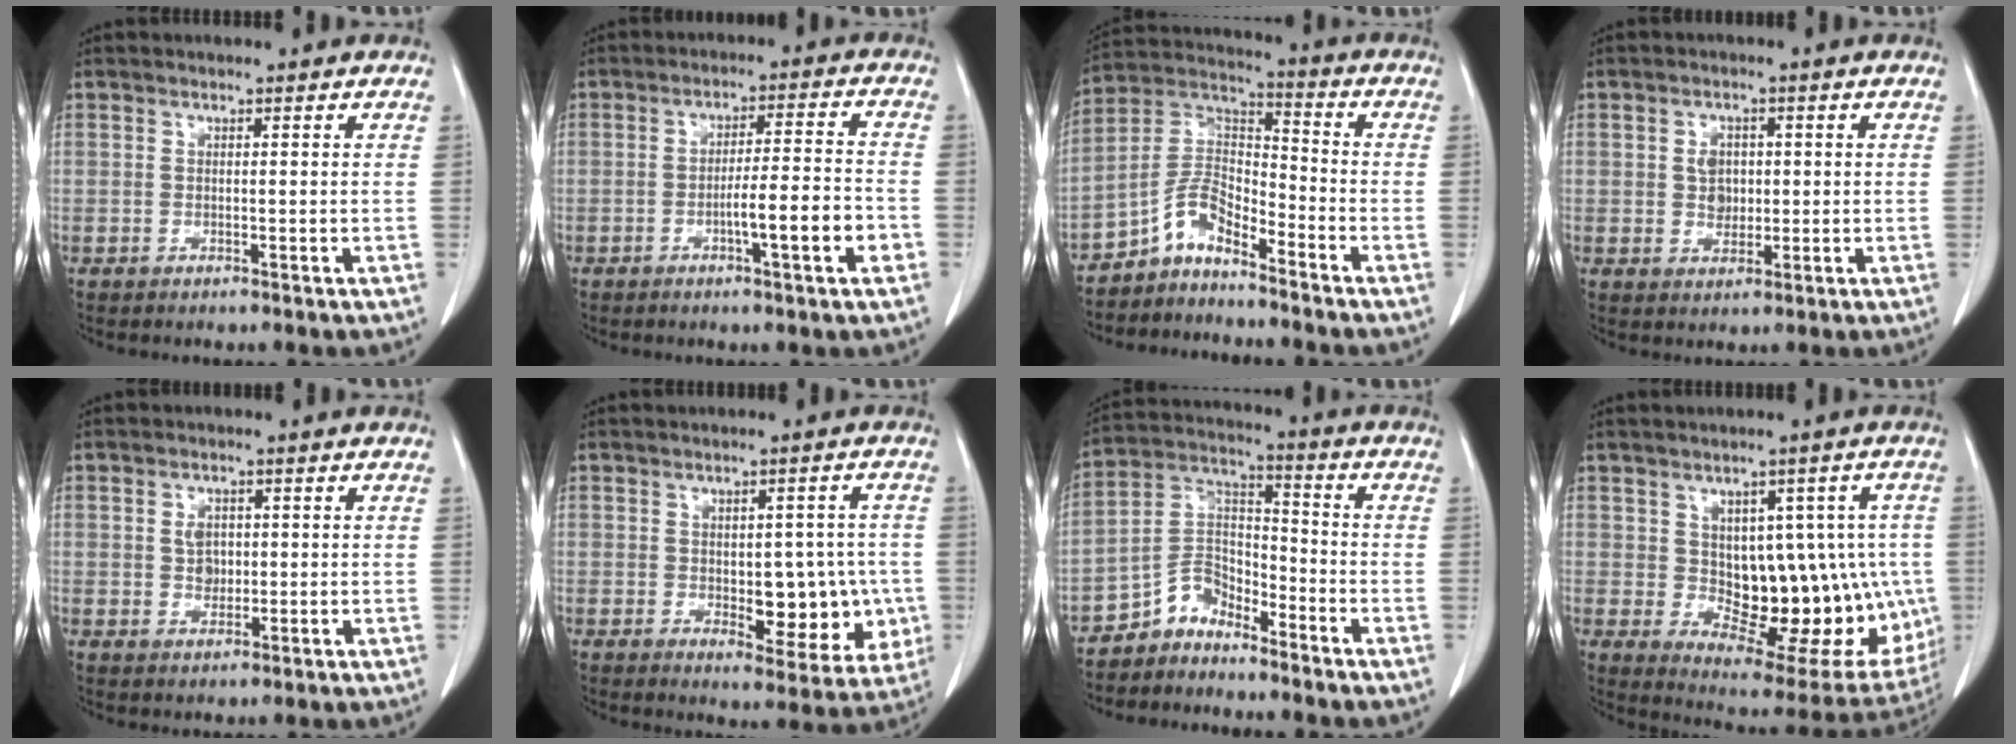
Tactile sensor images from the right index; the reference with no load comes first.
{"total": 7.8, "force": [-2.9, 0.3, 7.2], "torque": [-0.109, 0.007, -0.044]}
{"total": 7.5, "force": [-5.9, 2.9, 3.7], "torque": [-0.081, 0.028, -0.115]}
{"total": 3.5, "force": [0.3, 2.8, 2.1], "torque": [-0.033, 0.006, 0.010]}
{"total": 3.0, "force": [0.4, 2.3, 1.9], "torque": [-0.030, 0.003, 0.009]}
{"total": 9.8, "force": [-1.1, 5.1, 8.4], "torque": [-0.084, 0.008, 0.000]}
{"total": 6.9, "force": [-5.8, 3.4, 1.5], "torque": [-0.031, 0.030, -0.113]}
{"total": 16.8, "force": [-0.6, 8.6, 14.4], "torque": [-0.157, 0.013, 0.022]}